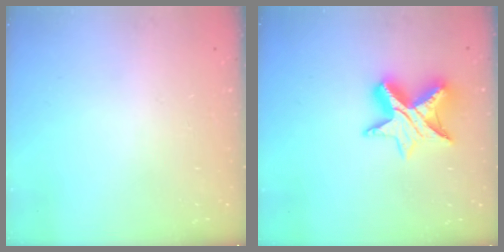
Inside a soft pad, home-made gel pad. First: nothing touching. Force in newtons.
{"total": 11.4, "press": 11.4, "slide": 0.7}